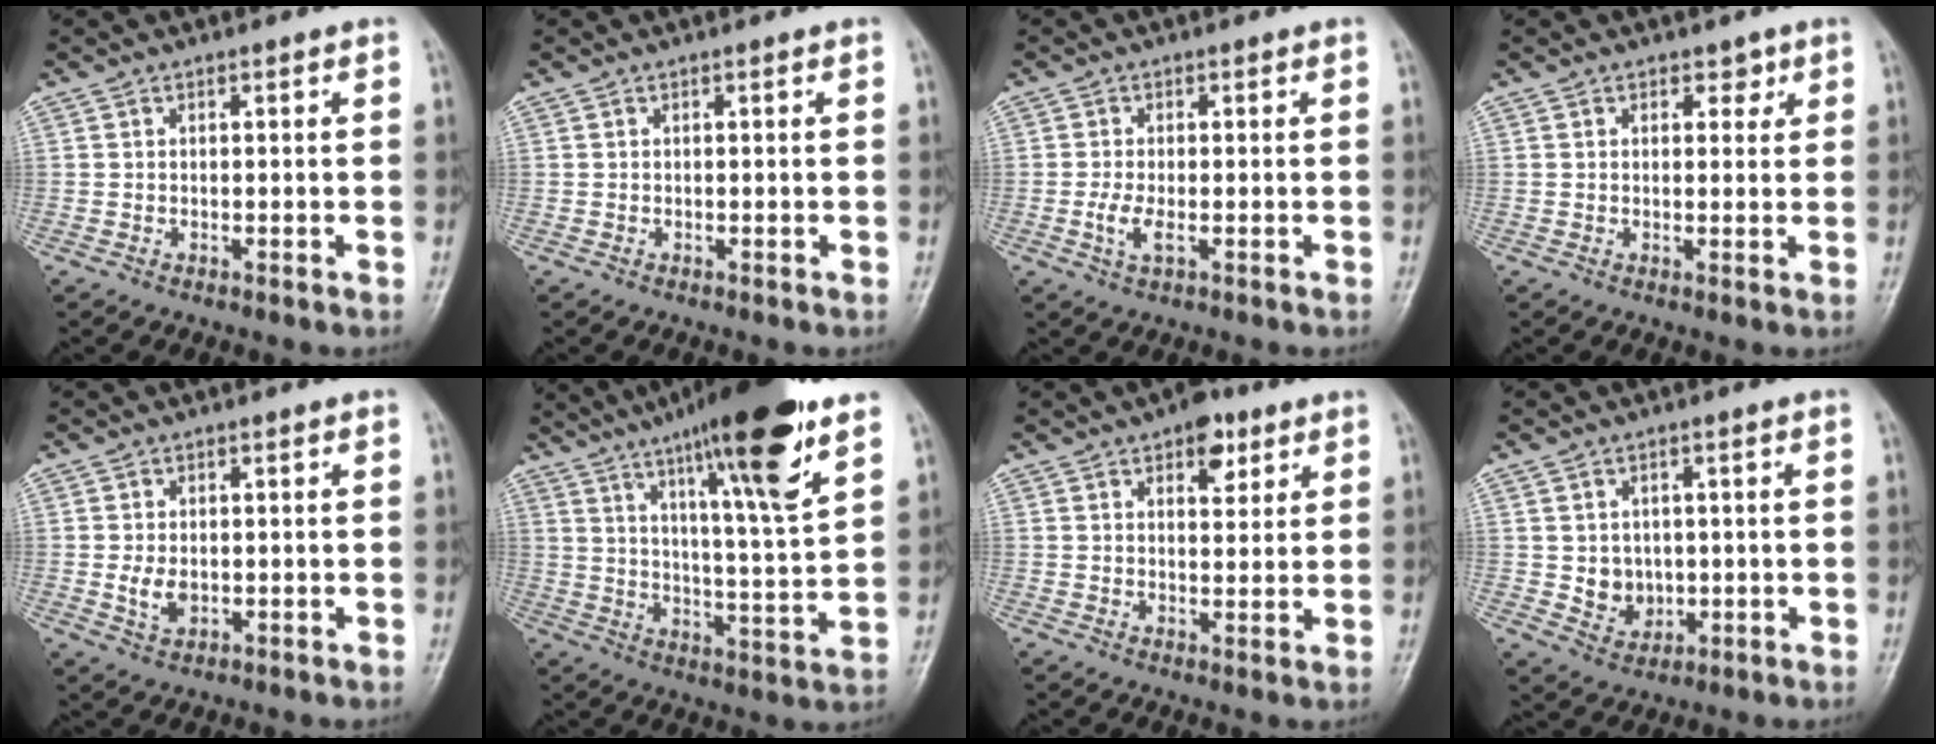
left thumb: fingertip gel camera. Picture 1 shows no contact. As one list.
[{"total": 0.0}, {"total": 3.2, "force": [-0.7, 1.3, 2.9], "torque": [-0.068, -0.003, -0.017]}, {"total": 2.4, "force": [1.4, 1.7, 1.1], "torque": [0.007, -0.005, 0.016]}, {"total": 3.8, "force": [-0.3, 2.5, 2.8], "torque": [-0.048, -0.005, -0.002]}, {"total": 20.3, "force": [12.4, 2.4, 15.9], "torque": [-0.230, -0.052, 0.194]}, {"total": 6.4, "force": [3.5, 3.4, 4.1], "torque": [-0.030, -0.013, 0.045]}, {"total": 5.4, "force": [0.1, 4.7, 2.7], "torque": [-0.018, -0.003, 0.014]}]